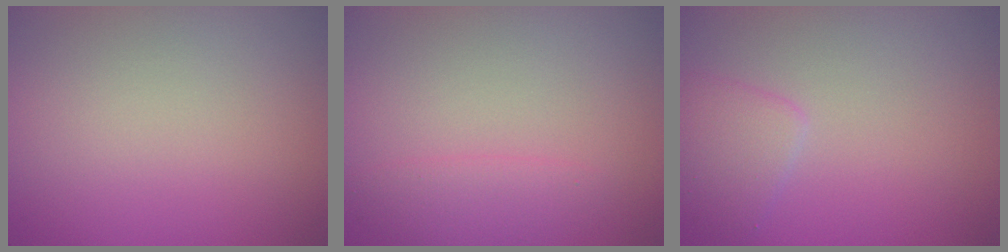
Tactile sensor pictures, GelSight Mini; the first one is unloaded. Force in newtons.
{"total": 1.7, "press": 1.7, "slide": 0.1}
{"total": 2.0, "press": 2.0, "slide": 0.1}